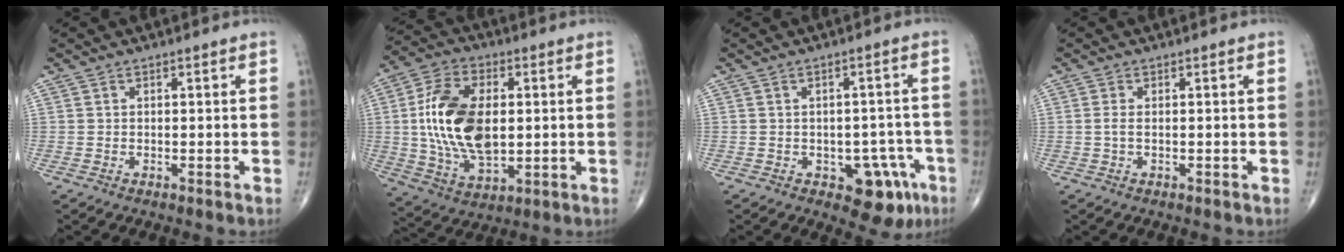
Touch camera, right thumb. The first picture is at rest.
{"total": 19.5, "force": [2.0, 10.9, 16.1], "torque": [-0.309, -0.007, 0.043]}
{"total": 8.4, "force": [-3.8, 4.9, 5.7], "torque": [-0.030, 0.021, -0.041]}
{"total": 1.3, "force": [0.1, 0.5, 1.2], "torque": [-0.032, -0.001, 0.003]}